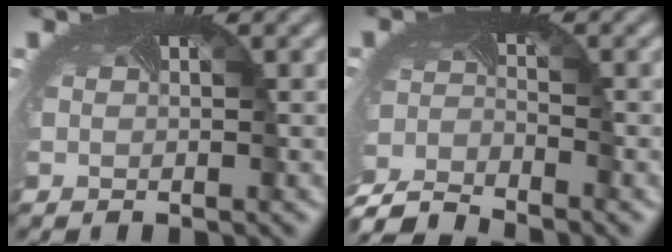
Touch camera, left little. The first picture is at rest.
{"total": 5.5, "force": [-5.5, 0.5, 0.9], "torque": [-0.028, -0.029, -0.108]}